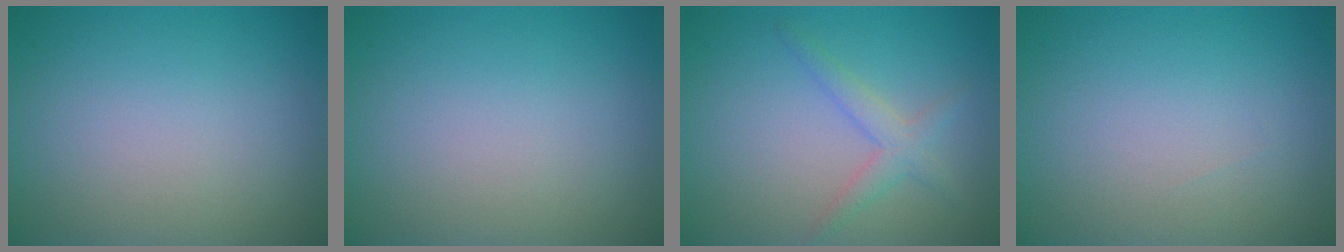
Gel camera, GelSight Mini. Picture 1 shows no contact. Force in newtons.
{"total": 0.0}
{"total": 2.1, "press": 2.1, "slide": 0.1}
{"total": 0.0}